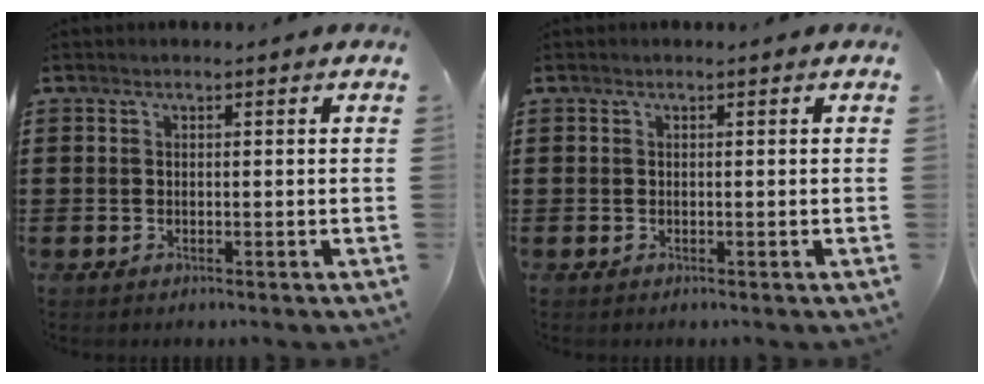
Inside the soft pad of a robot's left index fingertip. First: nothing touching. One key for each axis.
{"total": 0.0}